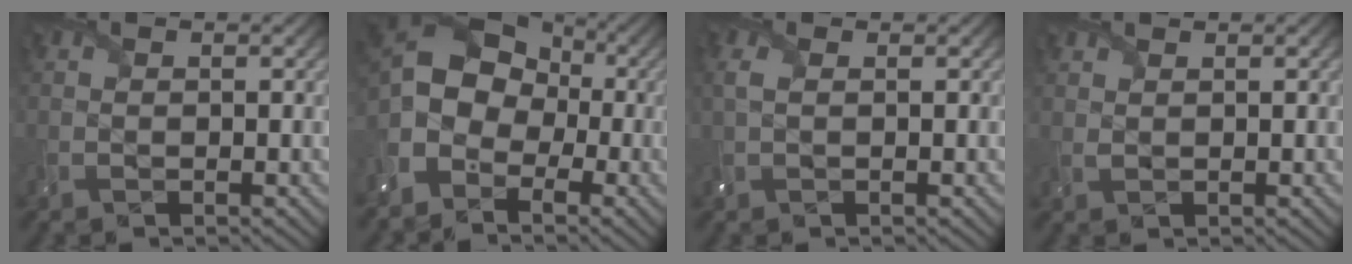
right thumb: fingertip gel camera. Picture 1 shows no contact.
{"total": 10.1, "force": [-2.8, 7.6, 6.0], "torque": [-0.134, -0.007, -0.065]}
{"total": 1.7, "force": [0.5, 0.9, 1.4], "torque": [-0.044, 0.004, 0.007]}
{"total": 1.1, "force": [1.0, 0.3, 0.3], "torque": [-0.017, 0.003, 0.026]}